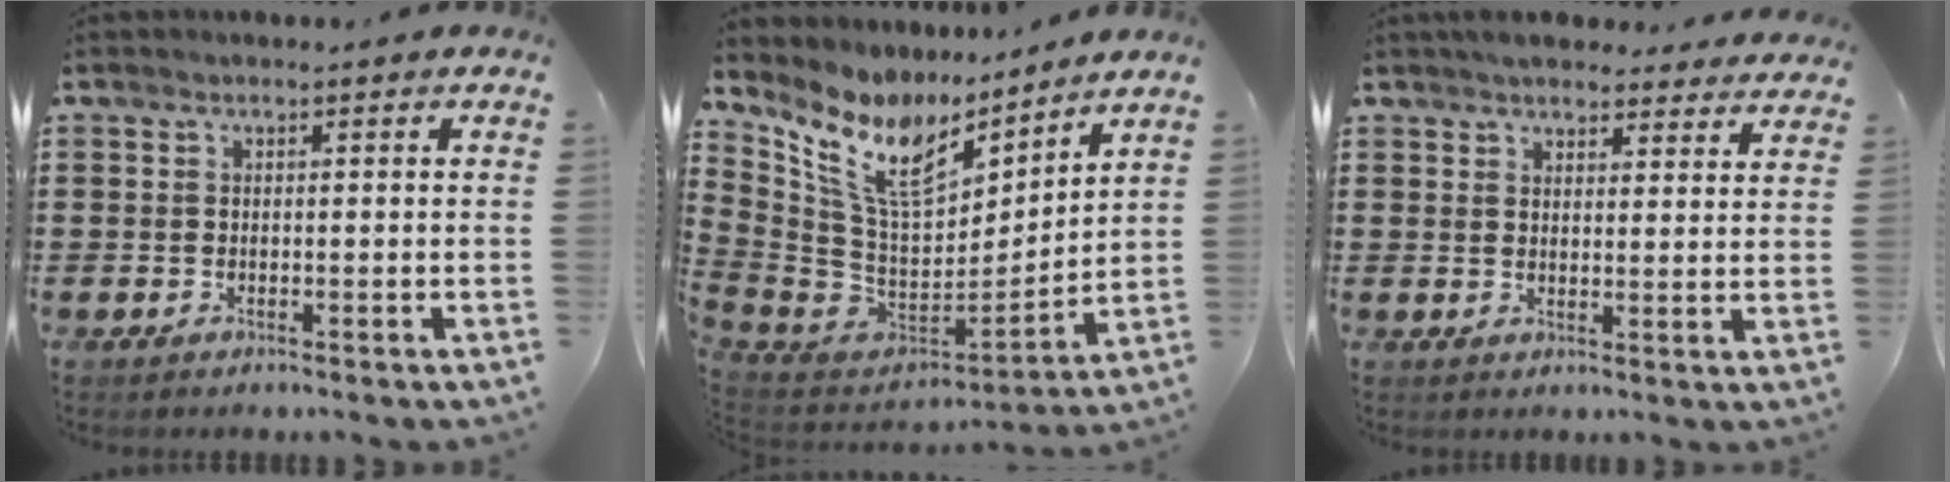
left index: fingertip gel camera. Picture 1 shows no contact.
{"total": 11.8, "force": [7.5, 5.1, 7.6], "torque": [-0.185, -0.050, 0.136]}
{"total": 3.9, "force": [3.7, 0.9, 0.6], "torque": [-0.016, -0.012, 0.069]}